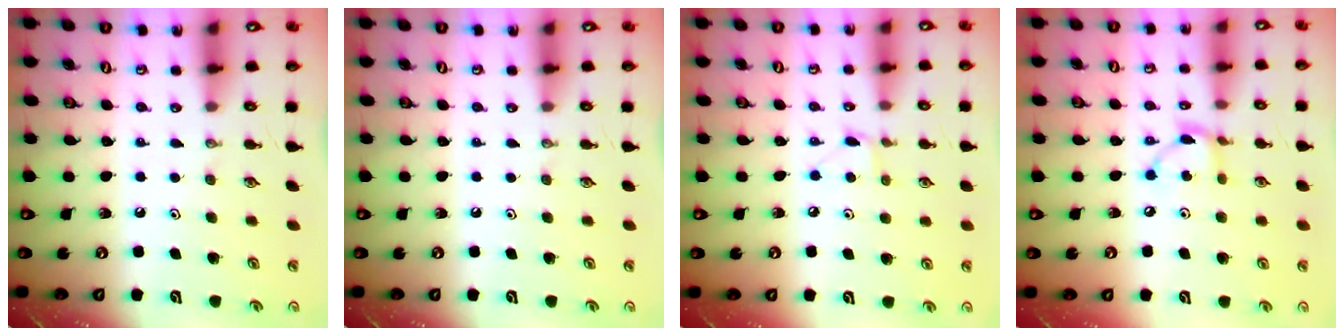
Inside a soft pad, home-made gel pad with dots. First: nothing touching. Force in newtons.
{"total": 0.0}
{"total": 4.6, "press": 4.6, "slide": 0.7}
{"total": 7.5, "press": 7.5, "slide": 0.2}